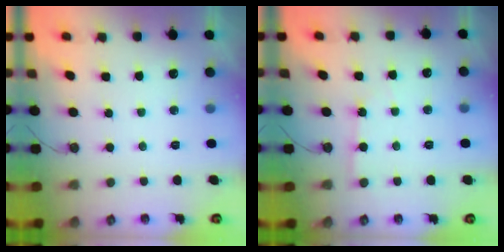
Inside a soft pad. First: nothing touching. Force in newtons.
{"total": 2.7, "press": 2.7, "slide": 0.4}